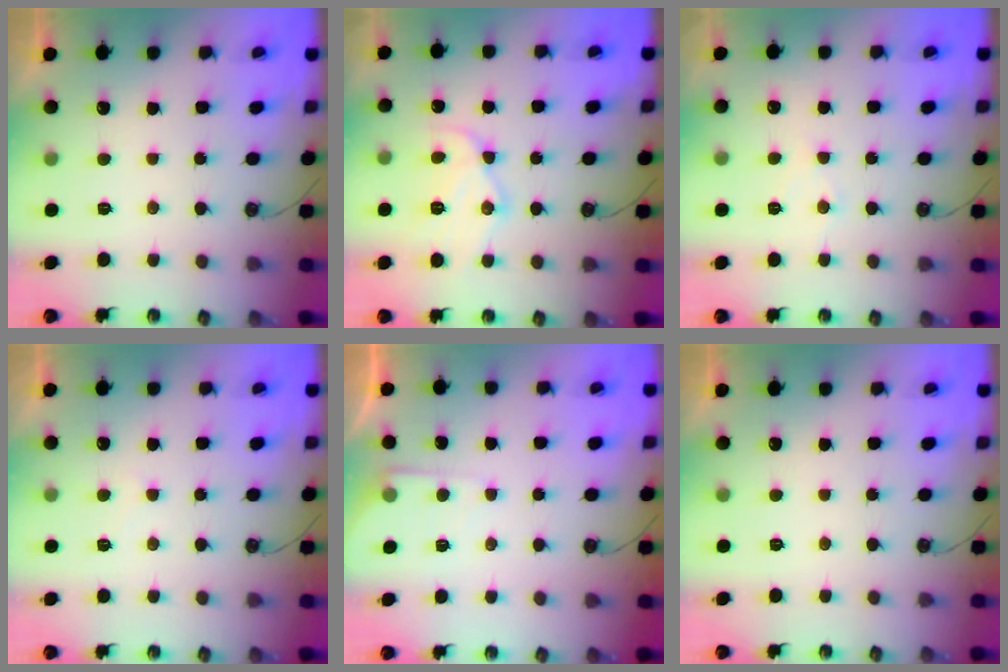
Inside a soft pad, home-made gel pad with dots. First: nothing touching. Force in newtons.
{"total": 12.3, "press": 12.2, "slide": 1.2}
{"total": 4.9, "press": 4.8, "slide": 0.7}
{"total": 3.9, "press": 3.9, "slide": 0.5}
{"total": 4.2, "press": 4.1, "slide": 0.6}
{"total": 0.0}